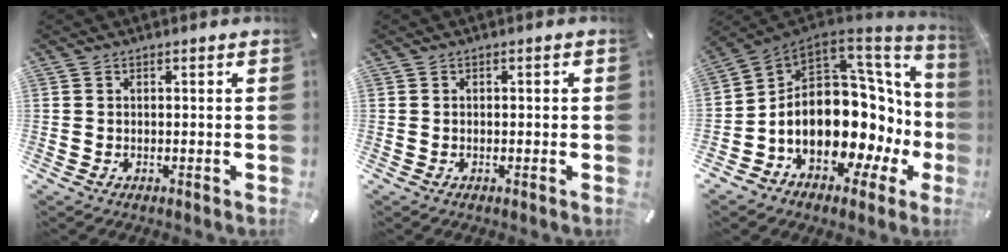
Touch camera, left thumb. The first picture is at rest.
{"total": 0.8, "force": [-0.3, 0.4, 0.6], "torque": [-0.011, 0.000, -0.006]}
{"total": 20.9, "force": [-3.4, 12.9, 16.1], "torque": [-0.271, -0.047, -0.040]}